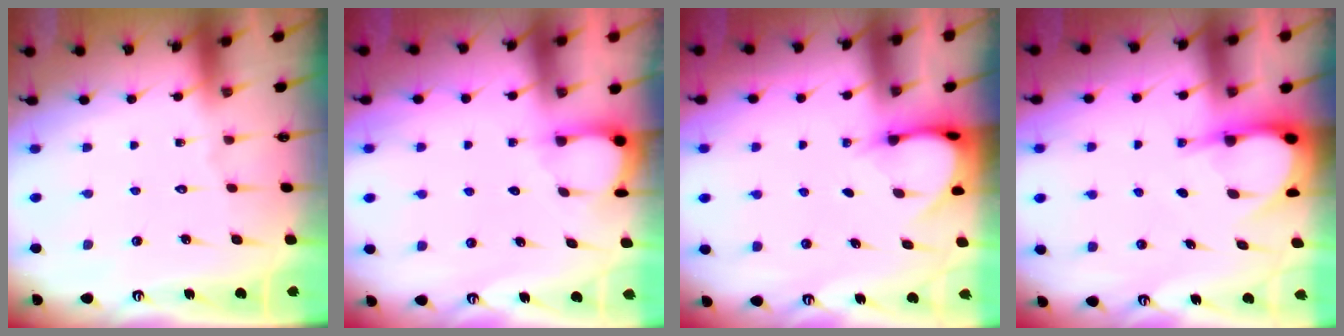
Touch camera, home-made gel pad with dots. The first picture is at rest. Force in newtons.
{"total": 3.1, "press": 3.1, "slide": 0.4}
{"total": 3.8, "press": 3.8, "slide": 0.3}
{"total": 5.2, "press": 5.1, "slide": 0.7}